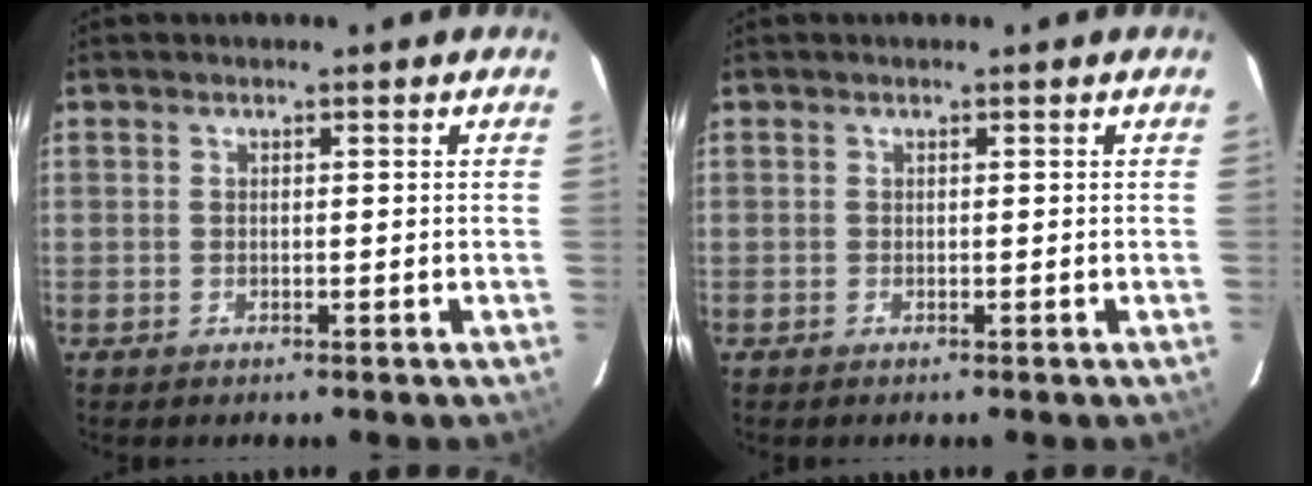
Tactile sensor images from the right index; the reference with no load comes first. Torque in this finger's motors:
{"motor_torque": [0.23, 0.18, 0.05, 0.01]}